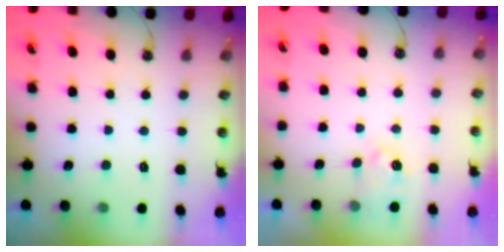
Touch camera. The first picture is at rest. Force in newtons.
{"total": 3.7, "press": 3.7, "slide": 0.5}